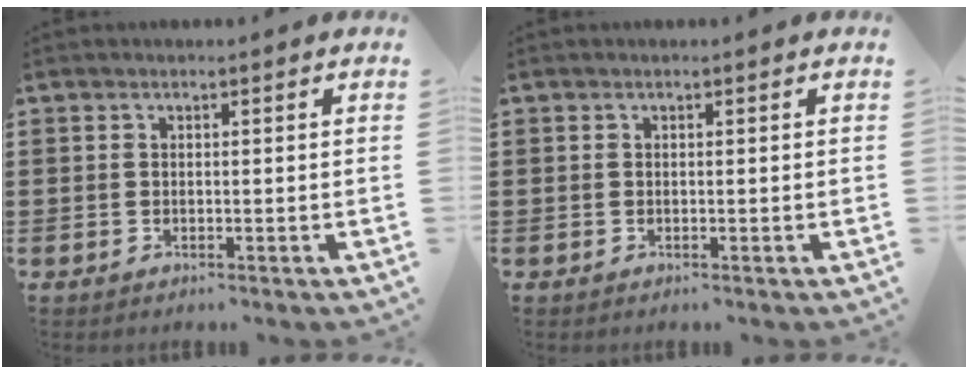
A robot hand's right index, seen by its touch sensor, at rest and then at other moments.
{"total": 0.0}